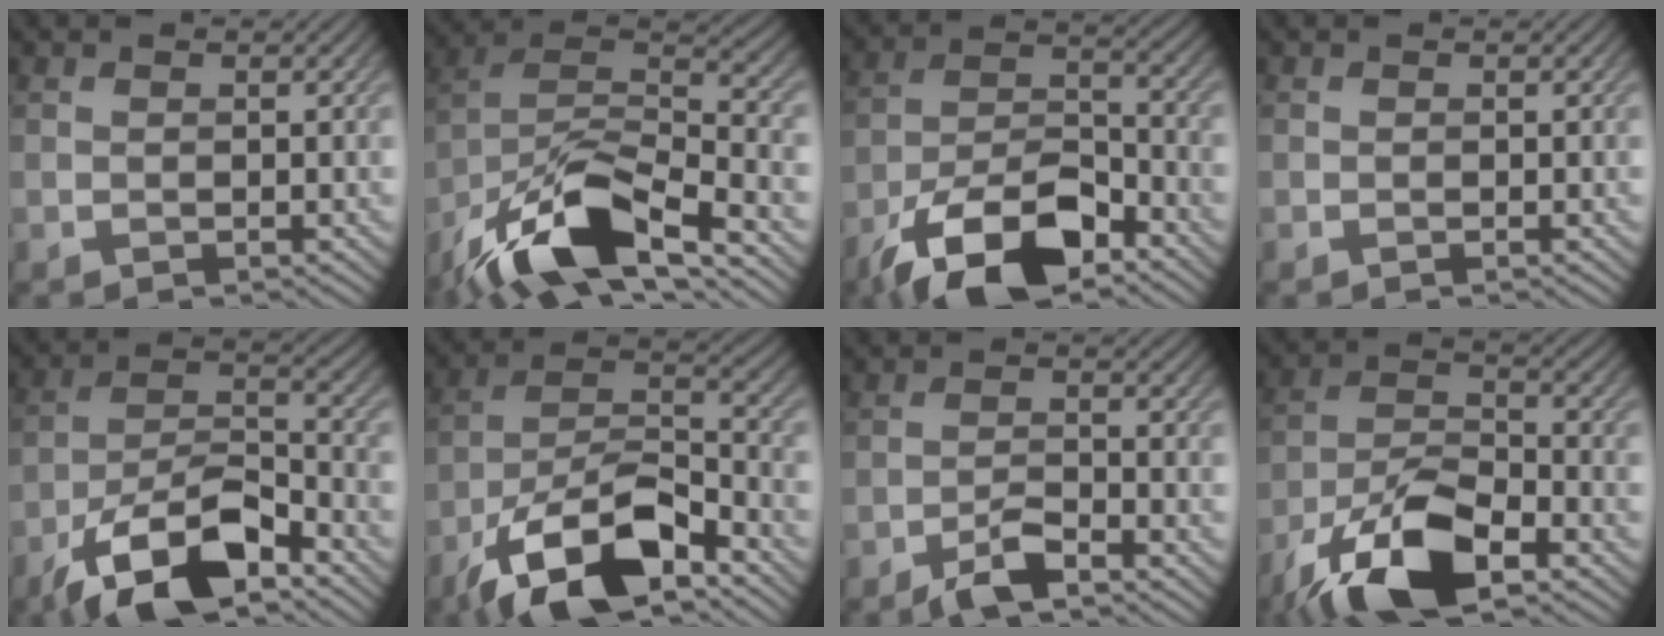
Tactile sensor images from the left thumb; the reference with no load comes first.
{"total": 15.4, "force": [-10.4, 5.1, 10.1], "torque": [-0.210, -0.007, -0.195]}
{"total": 12.8, "force": [-8.6, 5.1, 8.1], "torque": [-0.153, -0.003, -0.175]}
{"total": 0.0}
{"total": 13.3, "force": [-8.7, 4.9, 8.7], "torque": [-0.161, -0.003, -0.180]}
{"total": 14.7, "force": [-9.6, 5.3, 9.8], "torque": [-0.179, -0.003, -0.194]}
{"total": 3.6, "force": [-2.6, 0.8, 2.3], "torque": [-0.048, 0.005, -0.057]}
{"total": 13.3, "force": [-8.5, 4.7, 9.0], "torque": [-0.182, -0.006, -0.175]}